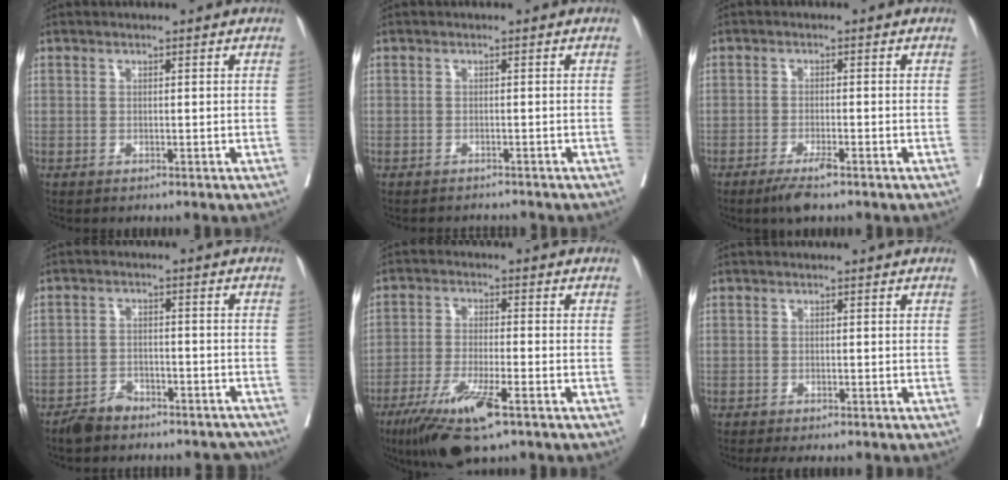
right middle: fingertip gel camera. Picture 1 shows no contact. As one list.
[{"total": 3.4, "force": [-3.4, 0.6, 0.4], "torque": [0.000, -0.007, -0.045]}, {"total": 3.5, "force": [-2.4, 0.4, 2.6], "torque": [-0.050, -0.007, -0.041]}, {"total": 6.8, "force": [-6.0, 2.9, 1.4], "torque": [-0.014, 0.006, -0.090]}, {"total": 10.6, "force": [-6.3, 1.5, 8.4], "torque": [-0.161, -0.027, -0.106]}, {"total": 3.7, "force": [-3.2, 1.3, 1.5], "torque": [-0.012, -0.007, -0.045]}]